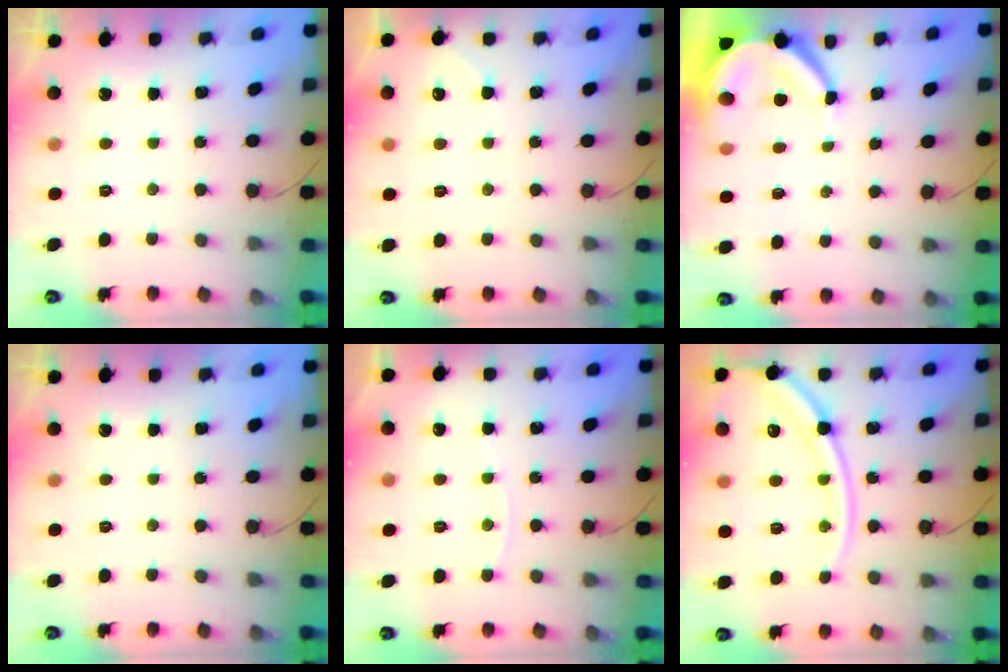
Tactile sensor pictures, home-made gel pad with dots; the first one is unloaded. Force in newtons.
{"total": 2.7, "press": 2.7, "slide": 0.4}
{"total": 7.0, "press": 7.0, "slide": 0.4}
{"total": 0.0}
{"total": 3.2, "press": 3.1, "slide": 0.4}
{"total": 15.9, "press": 15.7, "slide": 2.0}